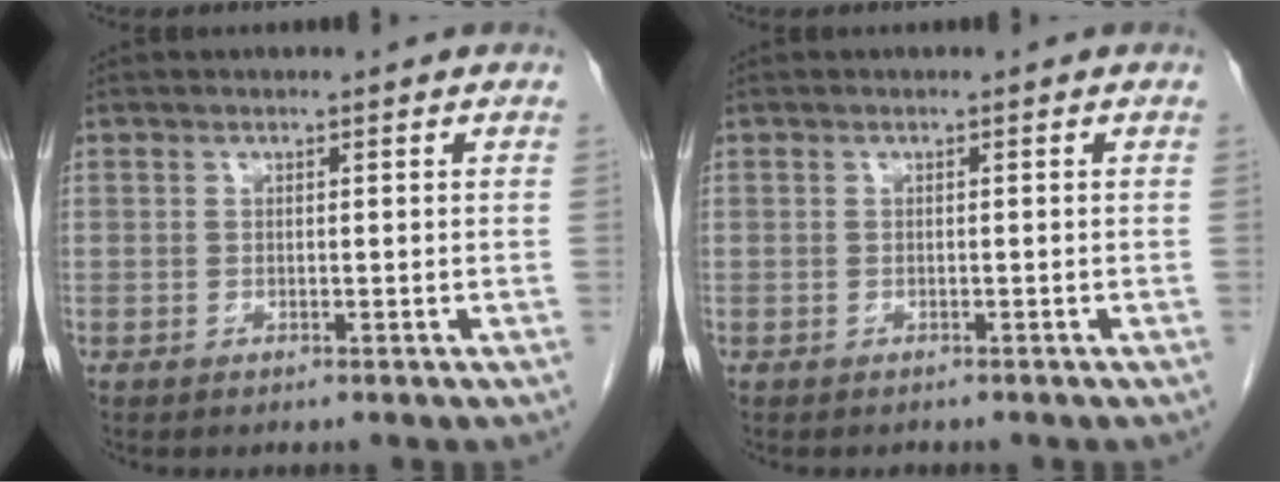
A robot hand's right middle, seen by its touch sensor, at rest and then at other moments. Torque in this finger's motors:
{"motor_torque": [-0.41, 0.10, -0.04, -0.01]}